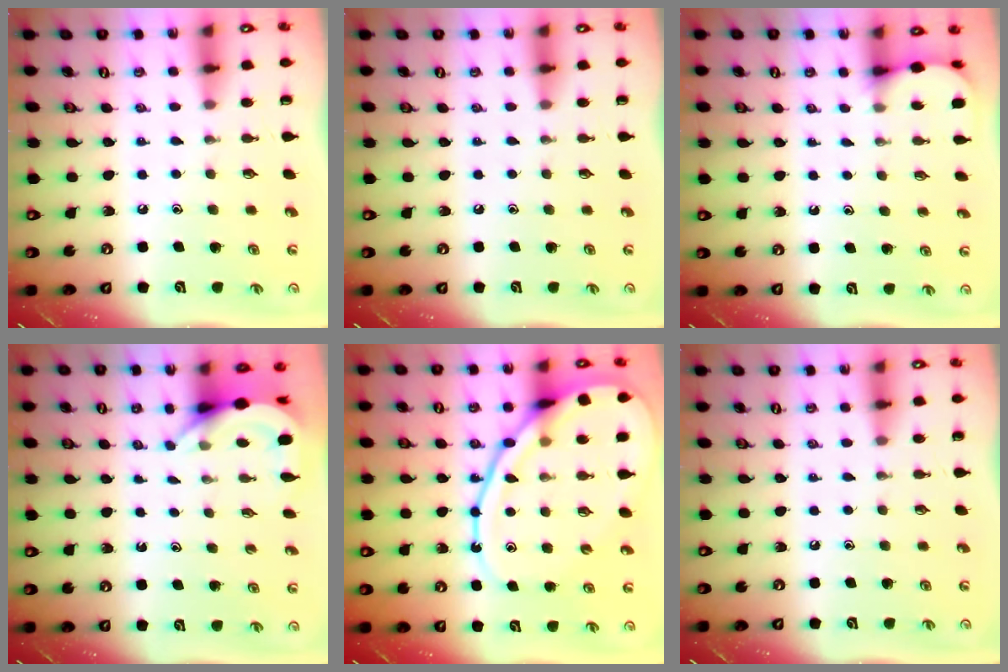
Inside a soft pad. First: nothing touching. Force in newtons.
{"total": 0.0}
{"total": 2.9, "press": 2.9, "slide": 0.3}
{"total": 4.8, "press": 4.8, "slide": 0.2}
{"total": 16.5, "press": 16.4, "slide": 1.5}
{"total": 0.0}